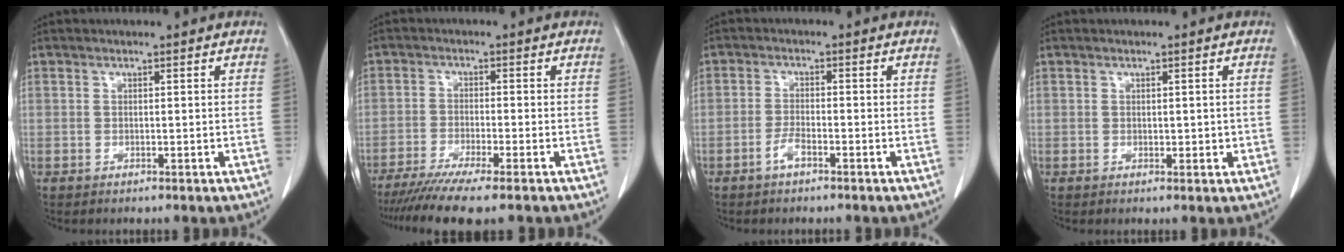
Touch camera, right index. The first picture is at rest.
{"total": 9.5, "force": [-7.6, -0.3, 5.7], "torque": [-0.085, -0.023, -0.122]}
{"total": 2.2, "force": [-1.4, 0.4, 1.7], "torque": [-0.032, 0.003, -0.027]}
{"total": 1.4, "force": [0.0, 0.9, 1.1], "torque": [-0.014, -0.001, 0.004]}